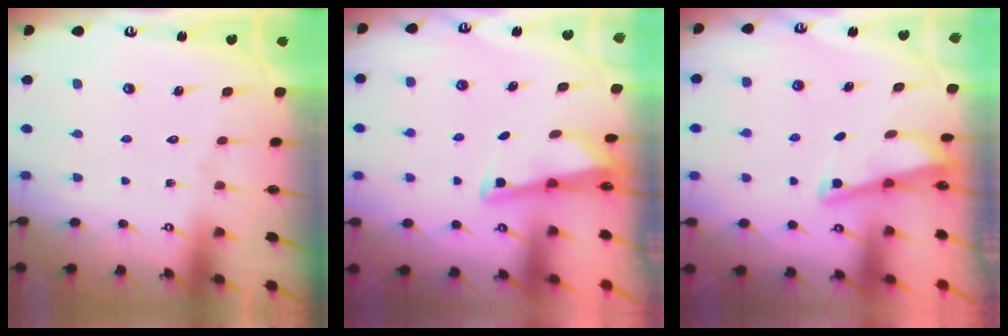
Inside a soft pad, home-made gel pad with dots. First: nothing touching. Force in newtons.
{"total": 2.7, "press": 2.7, "slide": 0.1}
{"total": 2.8, "press": 2.8, "slide": 0.4}